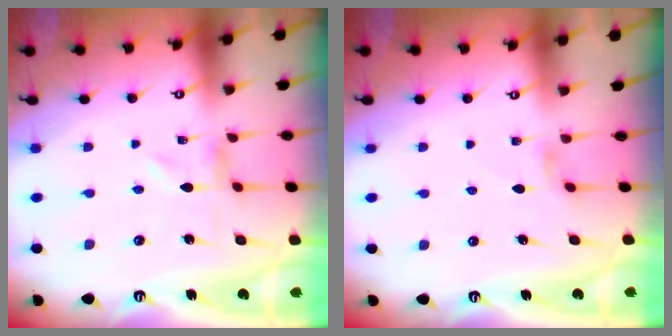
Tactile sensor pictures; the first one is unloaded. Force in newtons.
{"total": 1.4, "press": 1.3, "slide": 0.3}